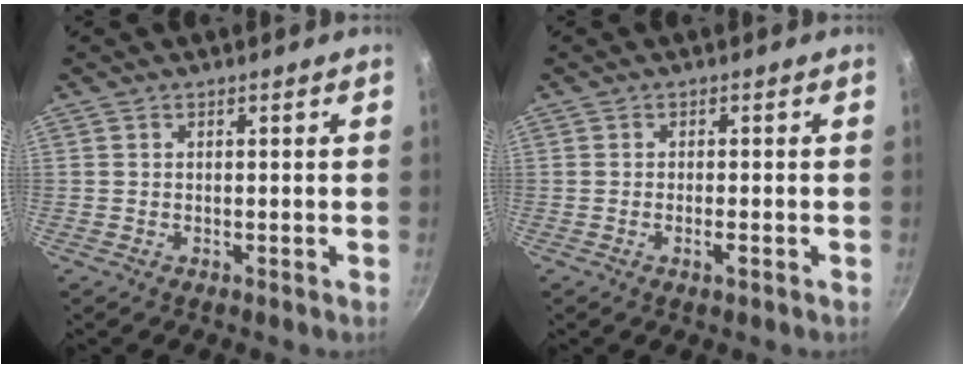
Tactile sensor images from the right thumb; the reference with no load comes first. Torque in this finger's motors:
{"motor_torque": [-0.26, 0.13, -0.15, -0.20, -0.05]}